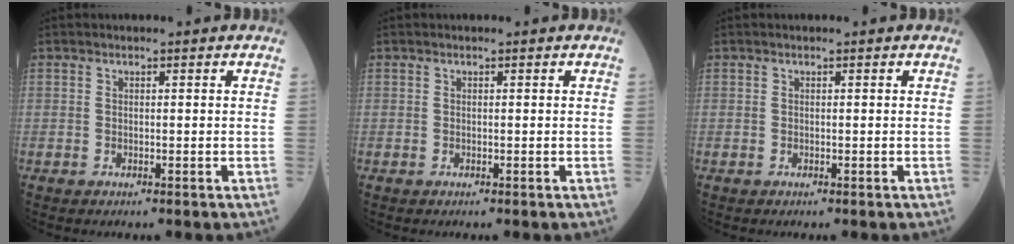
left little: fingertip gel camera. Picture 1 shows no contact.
{"total": 0.0}
{"total": 0.0}